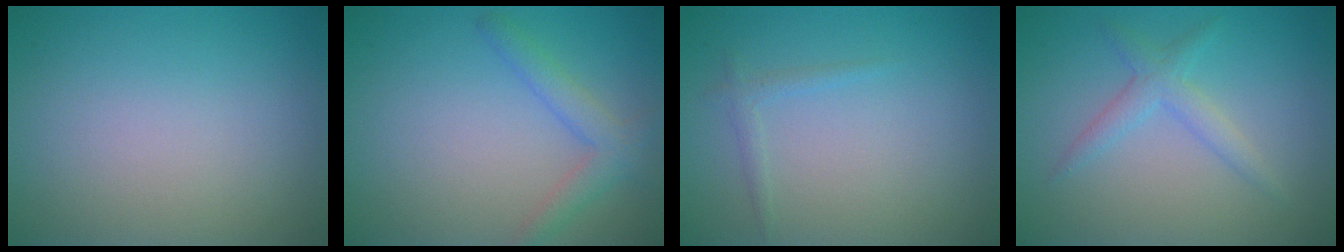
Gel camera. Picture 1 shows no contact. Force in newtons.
{"total": 2.5, "press": 2.5, "slide": 0.3}
{"total": 0.9, "press": 0.9, "slide": 0.1}
{"total": 2.2, "press": 2.2, "slide": 0.1}